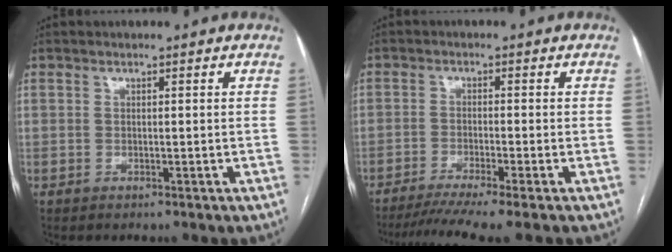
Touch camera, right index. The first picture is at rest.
{"total": 8.4, "force": [-6.7, -1.1, 4.8], "torque": [-0.068, -0.018, -0.106]}